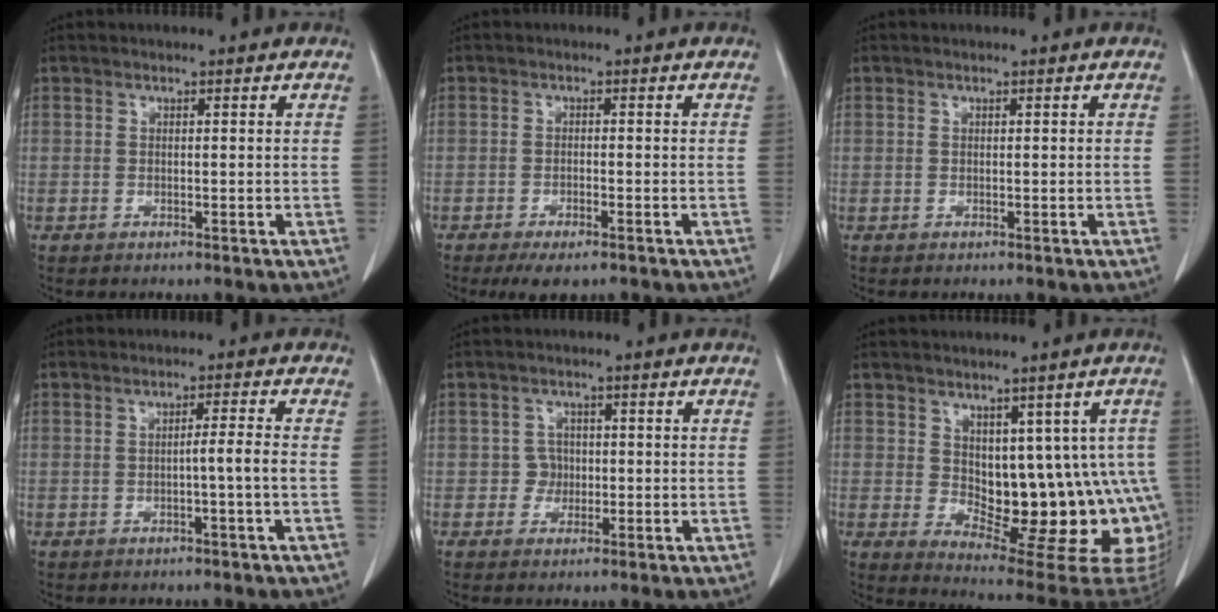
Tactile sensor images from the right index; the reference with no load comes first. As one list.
[{"total": 4.7, "force": [-3.4, 1.2, 3.0], "torque": [-0.046, -0.009, -0.049]}, {"total": 0.0}, {"total": 2.6, "force": [-0.8, -0.8, 2.3], "torque": [-0.035, 0.003, -0.014]}, {"total": 2.1, "force": [-0.3, 2.0, 0.2], "torque": [0.004, 0.008, -0.007]}, {"total": 16.0, "force": [0.2, 8.1, 13.8], "torque": [-0.131, 0.003, 0.023]}]